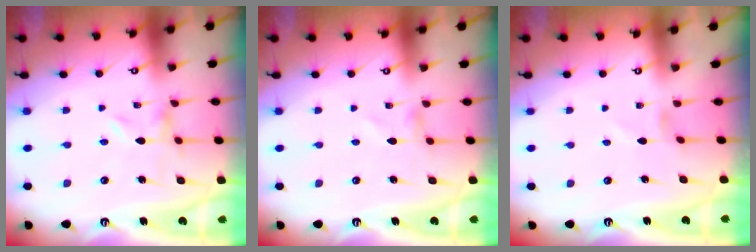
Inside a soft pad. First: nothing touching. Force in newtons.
{"total": 0.7, "press": 0.6, "slide": 0.1}
{"total": 0.0}